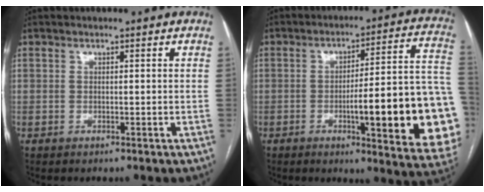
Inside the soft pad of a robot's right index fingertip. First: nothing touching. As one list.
[{"total": 23.0, "force": [-5.0, 3.0, 22.2], "torque": [-0.194, 0.017, -0.056]}]